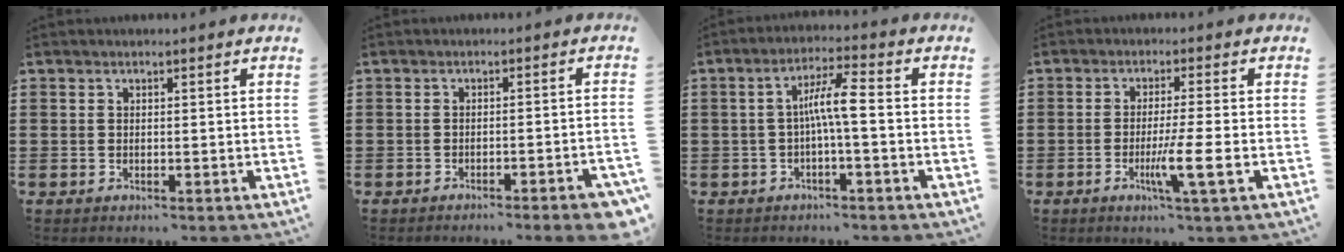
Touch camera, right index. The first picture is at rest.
{"total": 2.7, "force": [-2.0, -0.2, 1.7], "torque": [-0.026, -0.003, -0.037]}
{"total": 5.8, "force": [-0.5, 0.7, 5.8], "torque": [-0.114, 0.004, -0.018]}
{"total": 6.2, "force": [-1.9, -0.4, 5.9], "torque": [-0.103, -0.019, -0.033]}